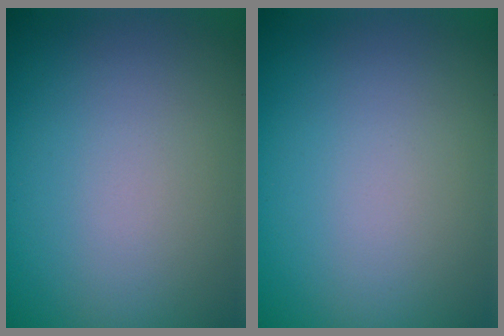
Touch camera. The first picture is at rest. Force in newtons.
{"total": 0.0}